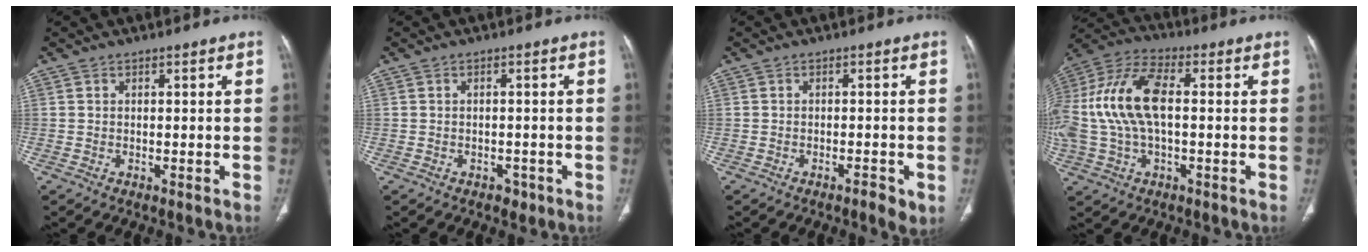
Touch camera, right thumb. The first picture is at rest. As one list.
[{"total": 1.7, "force": [-1.0, 1.2, 0.7], "torque": [-0.005, 0.003, -0.009]}, {"total": 2.9, "force": [-1.3, 0.9, 2.4], "torque": [-0.041, 0.004, -0.016]}, {"total": 17.6, "force": [0.9, 9.0, 15.1], "torque": [-0.338, 0.034, 0.017]}]